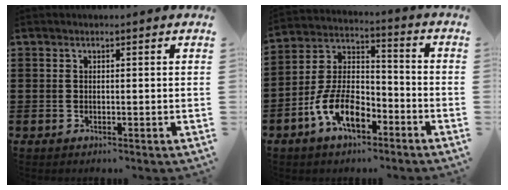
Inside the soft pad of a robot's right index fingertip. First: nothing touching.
{"total": 10.4, "force": [-5.8, 5.0, 7.0], "torque": [-0.162, 0.004, -0.112]}